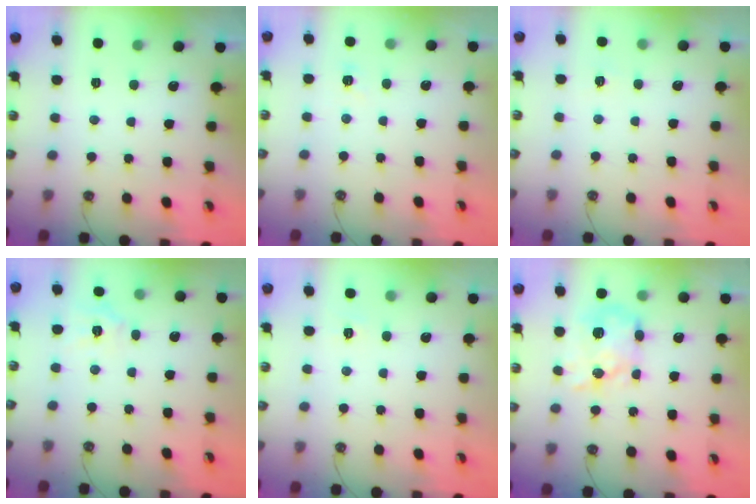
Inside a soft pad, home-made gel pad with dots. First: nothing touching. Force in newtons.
{"total": 2.9, "press": 2.8, "slide": 0.5}
{"total": 2.7, "press": 2.6, "slide": 0.3}
{"total": 4.7, "press": 4.7, "slide": 0.4}
{"total": 3.6, "press": 3.6, "slide": 0.5}
{"total": 12.2, "press": 12.1, "slide": 1.0}